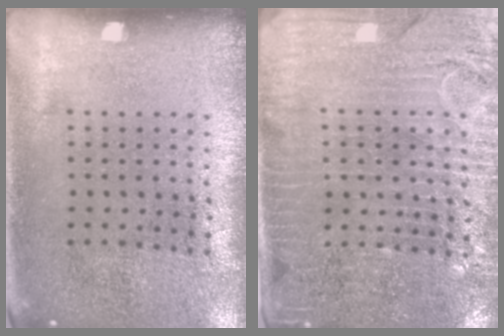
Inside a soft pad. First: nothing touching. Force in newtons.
{"total": 3.6, "press": 3.2, "slide": 1.7}